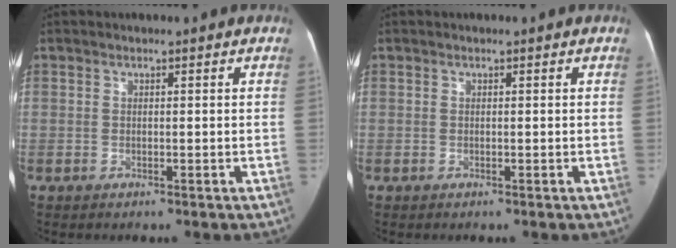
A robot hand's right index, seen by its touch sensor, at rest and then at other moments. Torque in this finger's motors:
{"motor_torque": [-0.02, 0.00, 0.00, 0.00]}